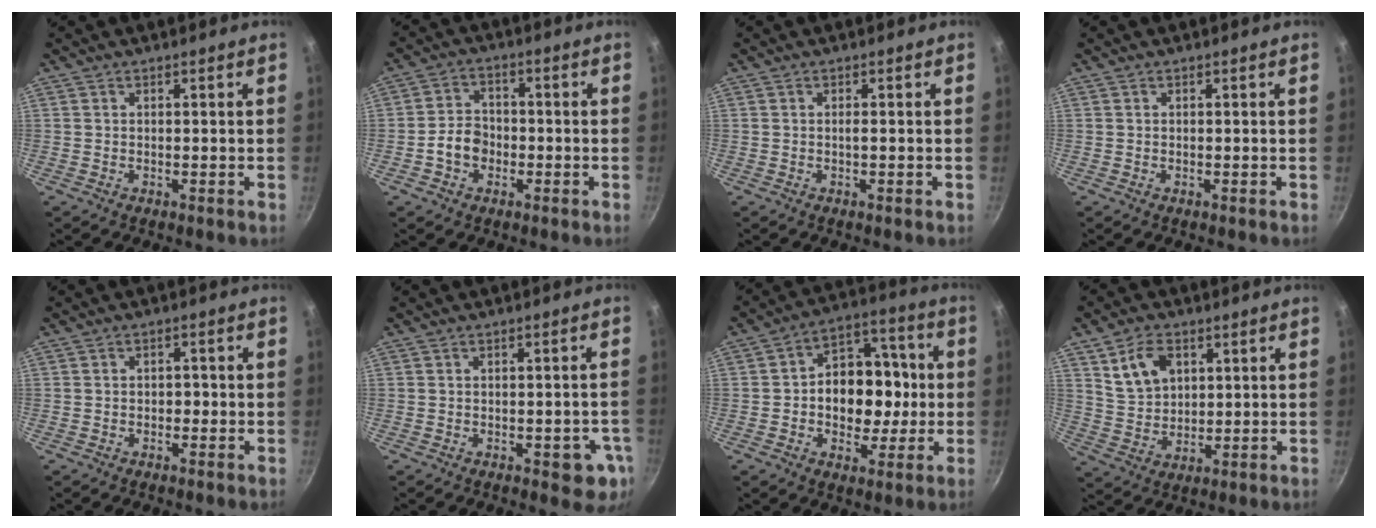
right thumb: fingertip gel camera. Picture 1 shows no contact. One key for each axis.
{"total": 5.7, "fx": -1.9, "fy": 4.5, "fz": 3.0, "tx": -0.032, "ty": 0.023, "tz": -0.039}
{"total": 0.6, "fx": -0.2, "fy": 0.0, "fz": 0.6, "tx": -0.012, "ty": 0.003, "tz": -0.004}
{"total": 0.0}
{"total": 1.6, "fx": -0.5, "fy": 1.3, "fz": 0.8, "tx": -0.005, "ty": 0.008, "tz": -0.009}
{"total": 6.2, "fx": -1.8, "fy": 3.1, "fz": 5.1, "tx": -0.031, "ty": 0.006, "tz": -0.019}
{"total": 15.0, "fx": -0.8, "fy": 11.3, "fz": 9.9, "tx": -0.092, "ty": 0.028, "tz": -0.021}
{"total": 9.0, "fx": 3.8, "fy": 6.1, "fz": 5.4, "tx": -0.080, "ty": -0.015, "tz": 0.081}